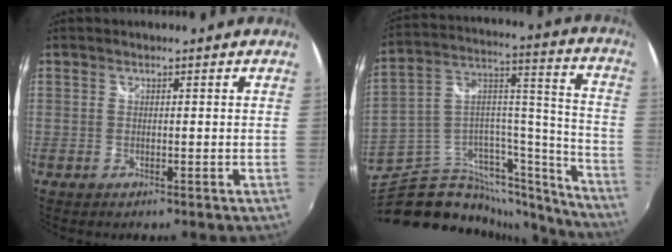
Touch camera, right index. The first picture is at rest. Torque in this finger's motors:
{"motor_torque": [-1.11, -1.03, -0.46, -0.21]}